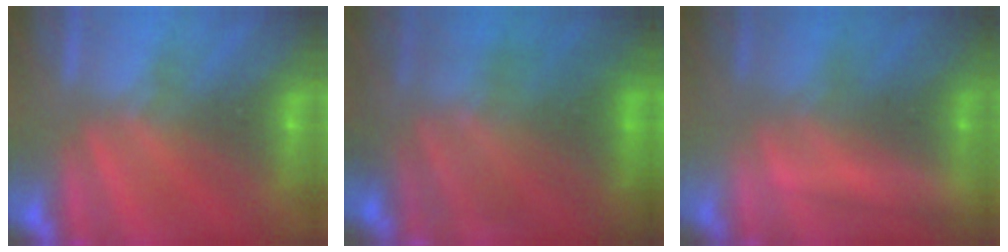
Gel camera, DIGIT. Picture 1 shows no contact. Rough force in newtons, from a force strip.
{"total": 5.7}
{"total": 2.3}